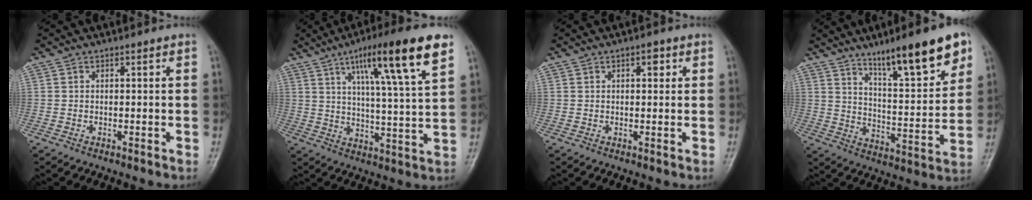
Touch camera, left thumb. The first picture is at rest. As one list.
[{"total": 17.1, "force": [9.0, 1.9, 14.4], "torque": [-0.220, -0.028, 0.139]}, {"total": 2.2, "force": [0.9, 1.1, 1.7], "torque": [-0.018, 0.001, 0.010]}, {"total": 17.5, "force": [11.1, 3.6, 13.1], "torque": [-0.172, -0.055, 0.180]}]